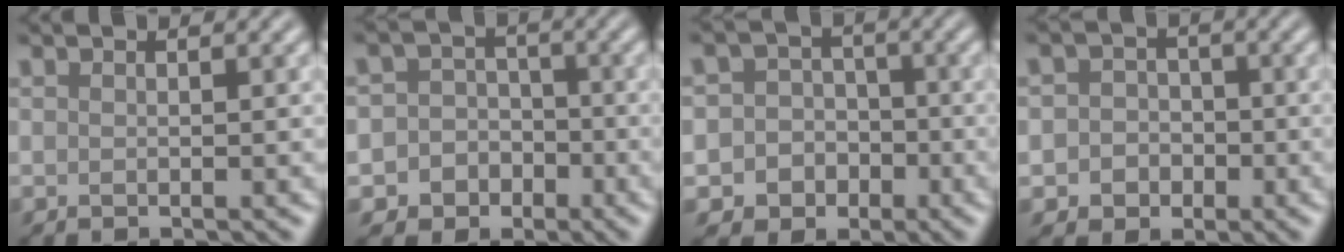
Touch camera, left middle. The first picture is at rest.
{"total": 5.7, "force": [-2.6, 5.1, 0.7], "torque": [0.008, -0.001, -0.060]}
{"total": 6.2, "force": [-2.4, 5.6, 1.0], "torque": [-0.003, 0.003, -0.056]}
{"total": 3.5, "force": [-0.9, 3.2, 1.0], "torque": [0.011, 0.003, -0.030]}